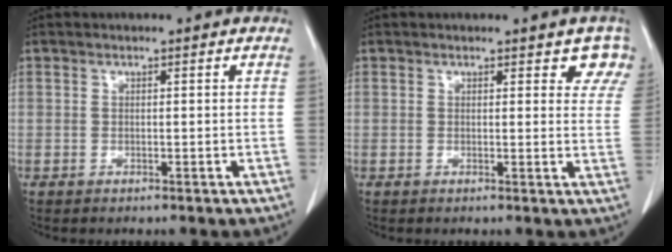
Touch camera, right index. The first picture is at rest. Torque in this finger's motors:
{"motor_torque": [0.08, 0.16, 0.05, 0.00]}